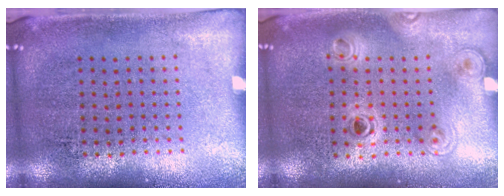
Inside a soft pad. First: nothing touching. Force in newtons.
{"total": 1.4, "press": 1.2, "slide": 0.7}